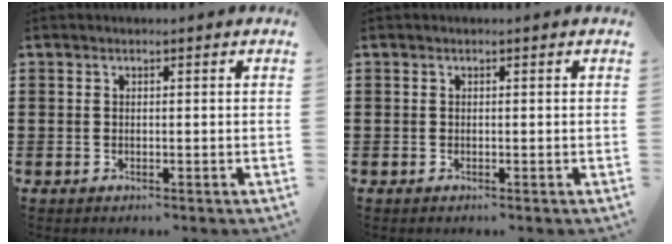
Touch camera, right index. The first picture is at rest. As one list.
[{"total": 0.0}]